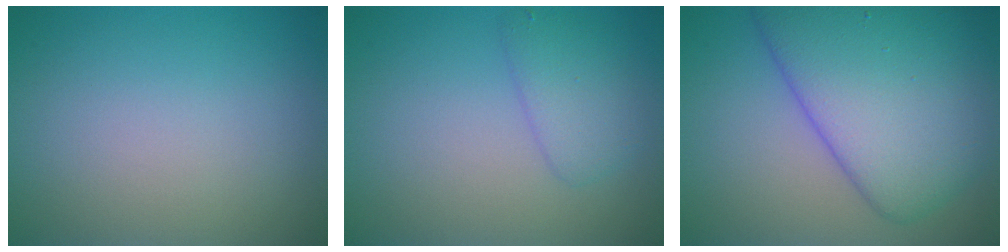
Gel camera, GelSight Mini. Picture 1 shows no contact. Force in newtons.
{"total": 2.5, "press": 2.5, "slide": 0.2}
{"total": 9.9, "press": 9.9, "slide": 0.3}